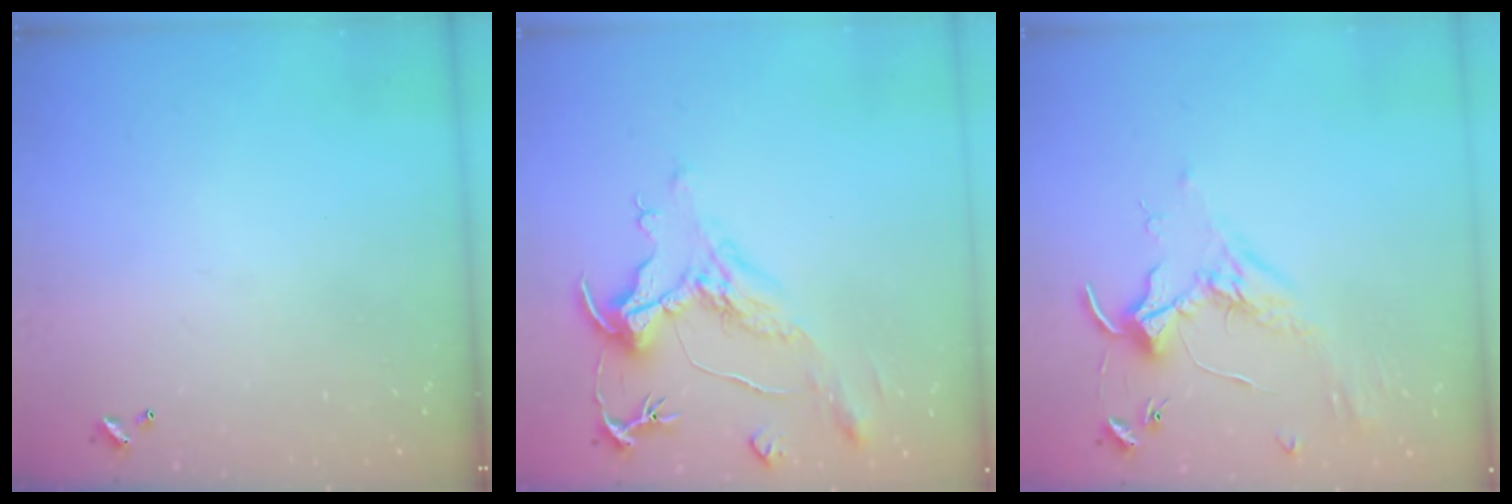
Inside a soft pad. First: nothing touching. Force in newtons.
{"total": 1.7, "press": 1.3, "slide": 1.2}
{"total": 1.8, "press": 1.8, "slide": 0.4}